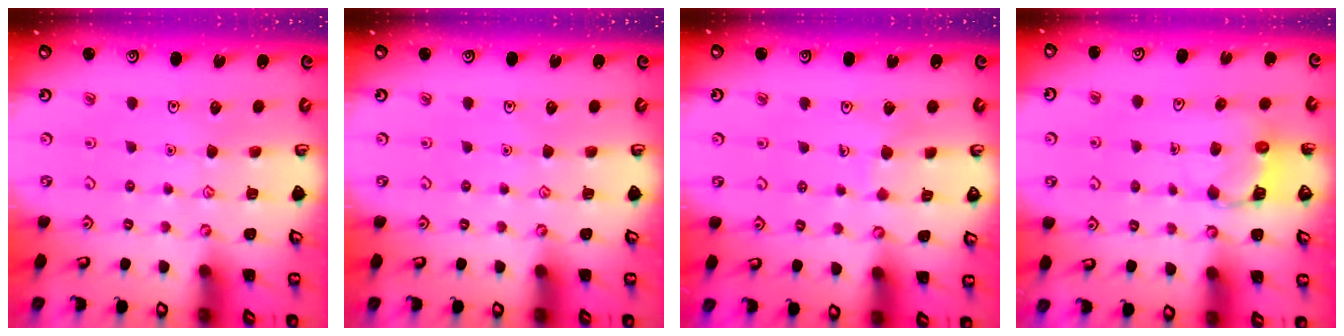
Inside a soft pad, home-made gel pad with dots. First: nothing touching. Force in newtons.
{"total": 0.0}
{"total": 3.8, "press": 3.7, "slide": 0.3}
{"total": 4.6, "press": 4.6, "slide": 0.3}